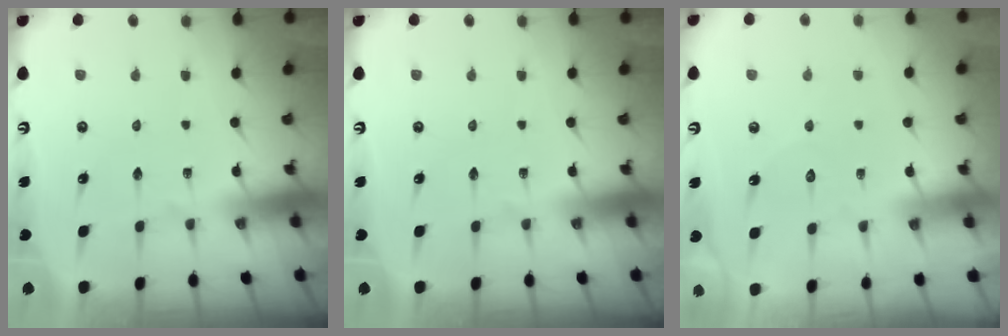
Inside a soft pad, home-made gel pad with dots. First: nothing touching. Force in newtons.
{"total": 0.0}
{"total": 4.0, "press": 4.0, "slide": 0.3}